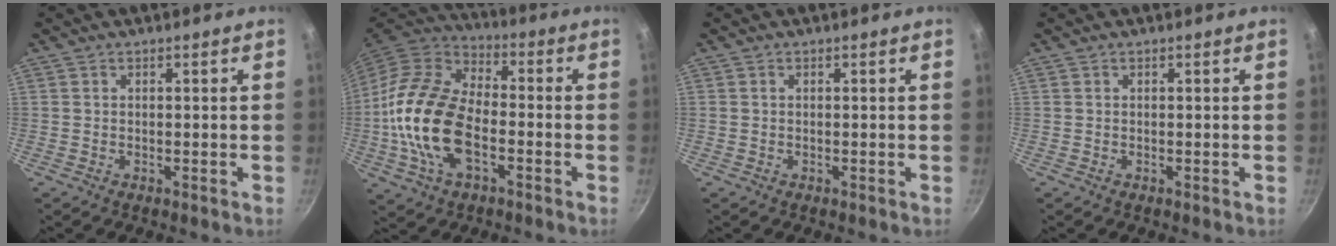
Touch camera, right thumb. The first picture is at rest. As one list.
[{"total": 20.1, "force": [-4.4, 11.4, 15.9], "torque": [-0.316, 0.023, -0.085]}, {"total": 0.0}, {"total": 0.0}]